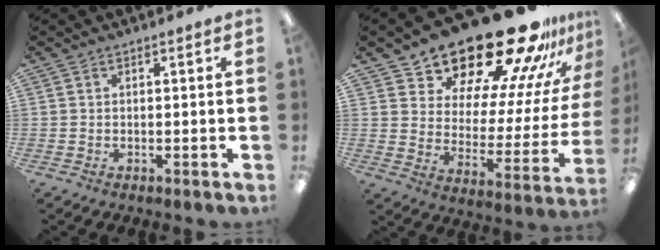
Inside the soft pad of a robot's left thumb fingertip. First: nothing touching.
{"total": 26.1, "force": [22.6, 8.3, 10.0], "torque": [-0.133, -0.183, 0.388]}